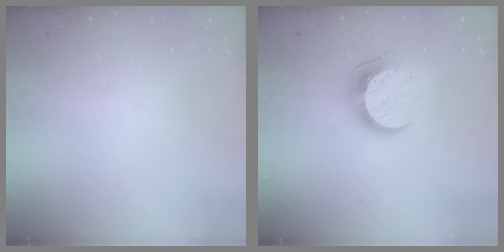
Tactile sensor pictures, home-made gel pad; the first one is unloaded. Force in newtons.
{"total": 10.7, "press": 10.7, "slide": 0.5}